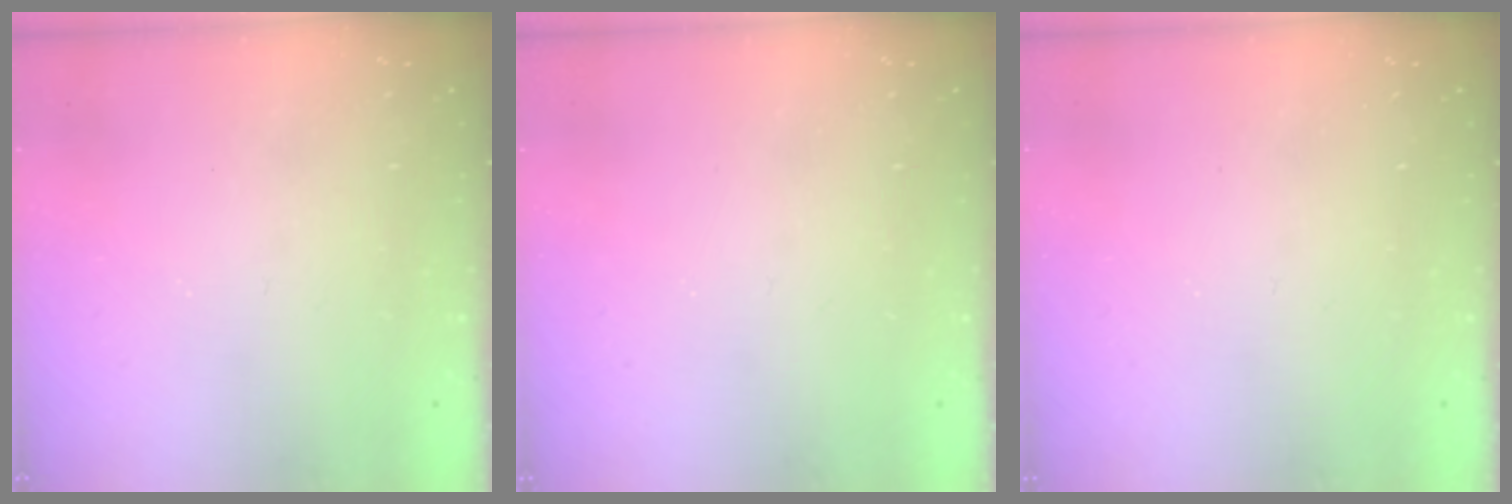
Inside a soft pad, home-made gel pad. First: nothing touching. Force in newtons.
{"total": 0.0}
{"total": 0.0}